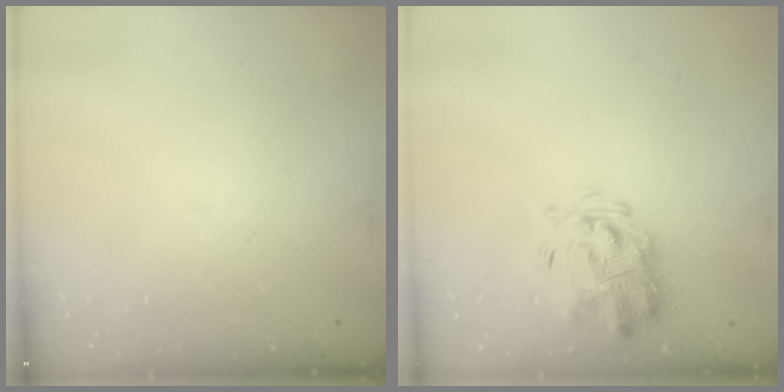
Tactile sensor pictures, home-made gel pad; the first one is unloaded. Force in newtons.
{"total": 3.1, "press": 2.9, "slide": 1.1}